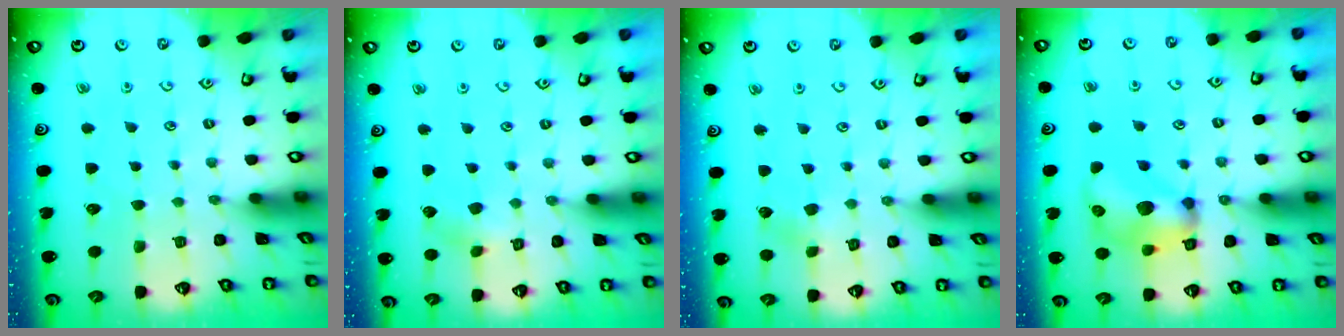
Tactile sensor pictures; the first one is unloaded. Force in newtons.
{"total": 5.1, "press": 5.0, "slide": 0.8}
{"total": 2.6, "press": 2.6, "slide": 0.4}
{"total": 16.3, "press": 16.2, "slide": 1.1}